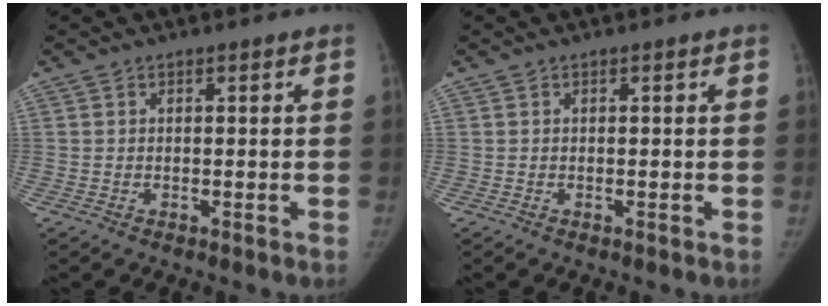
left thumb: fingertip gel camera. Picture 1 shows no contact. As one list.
[{"total": 0.0}]